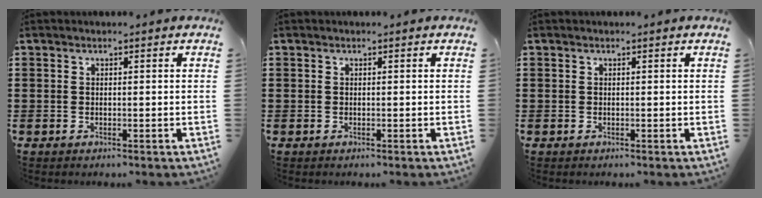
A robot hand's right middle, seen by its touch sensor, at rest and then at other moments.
{"total": 0.0}
{"total": 0.0}